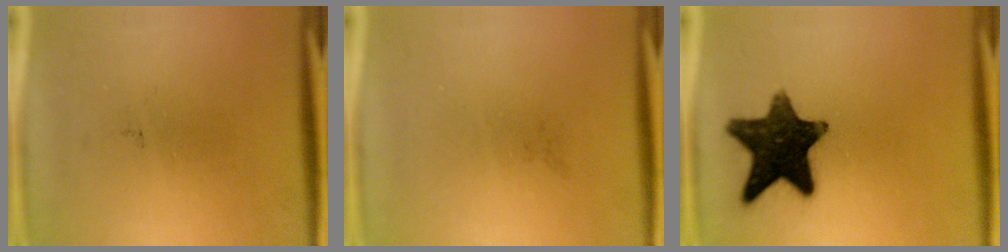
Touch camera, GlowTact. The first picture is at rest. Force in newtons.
{"total": 0.0}
{"total": 14.6}